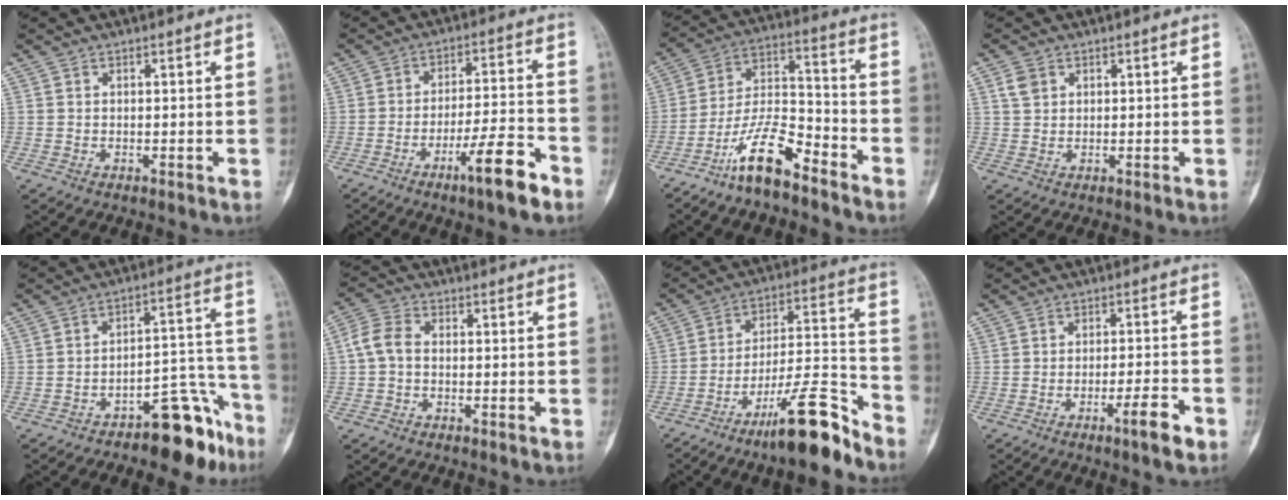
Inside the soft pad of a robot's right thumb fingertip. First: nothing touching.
{"total": 10.7, "force": [-6.3, 1.6, 8.5], "torque": [-0.139, 0.039, -0.101]}
{"total": 12.2, "force": [-8.7, 3.7, 7.7], "torque": [-0.144, 0.077, -0.167]}
{"total": 2.6, "force": [1.2, 1.9, 1.2], "torque": [-0.016, 0.003, 0.025]}
{"total": 11.7, "force": [-8.6, 4.2, 6.7], "torque": [-0.048, 0.107, -0.130]}
{"total": 4.9, "force": [-0.3, 3.3, 3.6], "torque": [-0.073, 0.013, -0.015]}
{"total": 15.8, "force": [-11.3, 3.0, 10.6], "torque": [-0.157, 0.093, -0.189]}
{"total": 5.5, "force": [-3.0, 0.6, 4.6], "torque": [-0.075, 0.016, -0.047]}